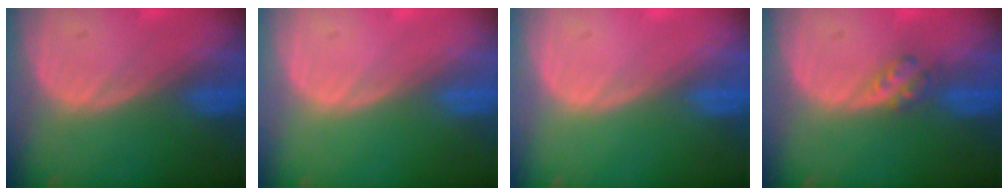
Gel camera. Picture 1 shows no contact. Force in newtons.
{"total": 0.0}
{"total": 0.0}
{"total": 2.7, "press": 2.3, "slide": 1.3}